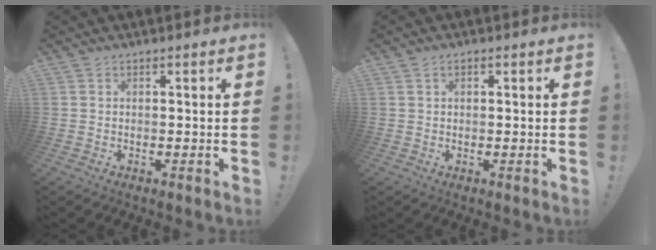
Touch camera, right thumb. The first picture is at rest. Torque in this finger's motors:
{"motor_torque": [-0.25, 0.04, -0.03, -0.10, 0.08]}